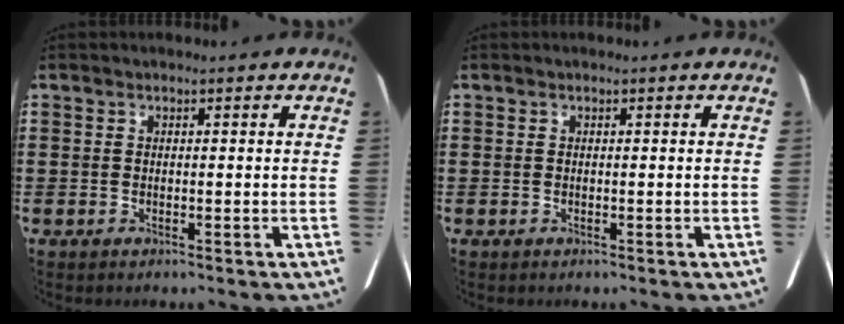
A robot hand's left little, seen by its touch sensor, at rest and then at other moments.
{"total": 0.0}